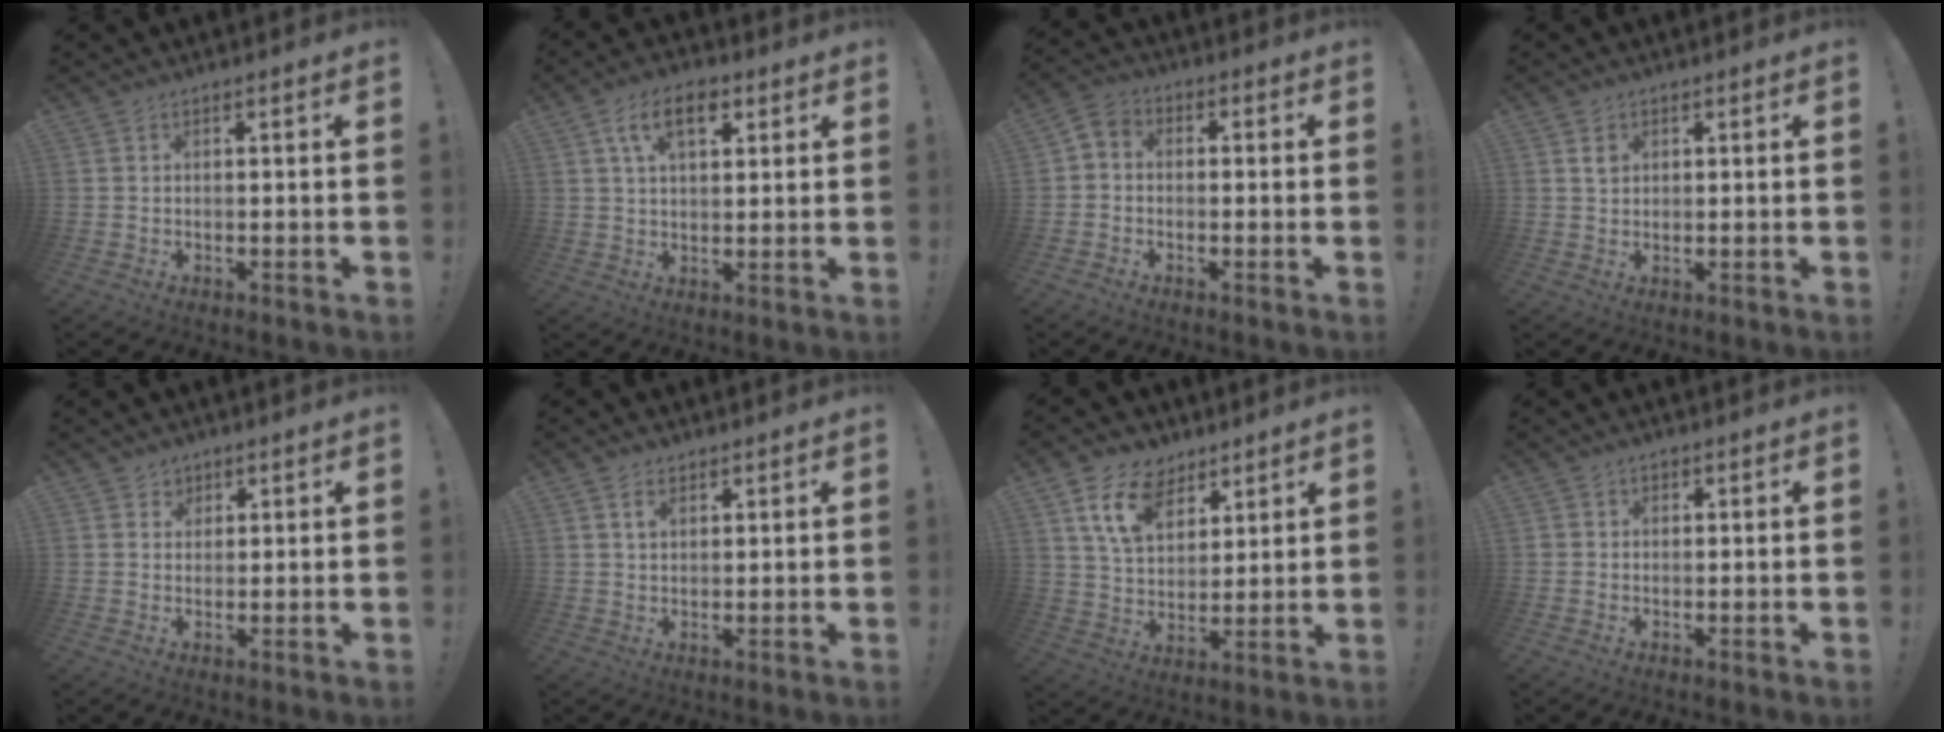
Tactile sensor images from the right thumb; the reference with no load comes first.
{"total": 10.1, "force": [4.5, 5.3, 7.3], "torque": [-0.118, 0.005, 0.081]}
{"total": 3.7, "force": [-2.4, 2.2, 1.6], "torque": [-0.026, 0.014, -0.044]}
{"total": 1.9, "force": [1.0, 1.3, 0.9], "torque": [0.001, -0.007, 0.014]}
{"total": 2.9, "force": [1.6, 2.4, 0.1], "torque": [-0.002, -0.007, 0.029]}
{"total": 3.2, "force": [1.8, 2.0, 1.7], "torque": [-0.023, -0.006, 0.031]}
{"total": 13.0, "force": [7.5, 8.5, 6.4], "torque": [-0.111, -0.030, 0.148]}
{"total": 1.3, "force": [0.4, 1.2, 0.3], "torque": [0.002, -0.001, 0.006]}